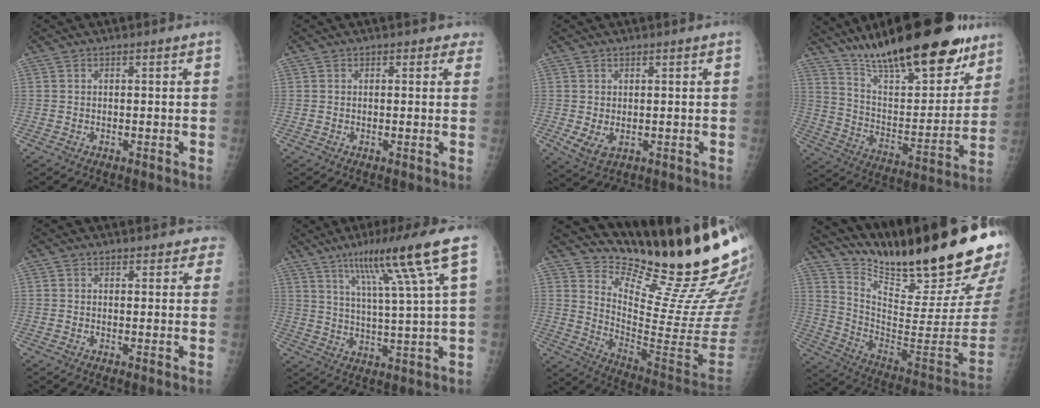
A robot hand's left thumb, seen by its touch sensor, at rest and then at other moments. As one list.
[{"total": 2.0, "force": [1.5, 1.2, 0.3], "torque": [0.021, -0.005, 0.005]}, {"total": 3.8, "force": [0.4, 1.9, 3.2], "torque": [-0.057, -0.006, 0.019]}, {"total": 29.0, "force": [20.9, 9.2, 17.9], "torque": [-0.245, -0.074, 0.335]}, {"total": 4.5, "force": [4.1, 1.8, 0.8], "torque": [0.028, -0.015, 0.029]}, {"total": 13.8, "force": [7.2, -0.4, 11.8], "torque": [-0.194, -0.024, 0.119]}, {"total": 22.1, "force": [19.1, 1.6, 11.1], "torque": [-0.147, -0.174, 0.285]}, {"total": 30.1, "force": [23.1, 4.9, 18.7], "torque": [-0.274, -0.132, 0.353]}]